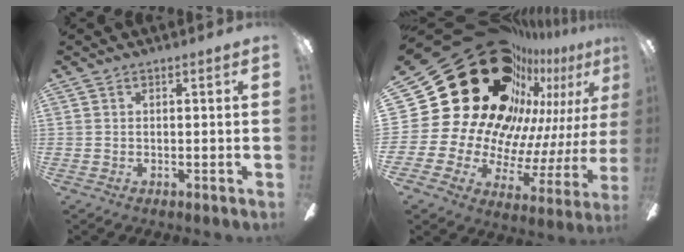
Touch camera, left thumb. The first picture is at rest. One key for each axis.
{"total": 36.4, "fx": 19.6, "fy": 22.1, "fz": 21.2, "tx": -0.311, "ty": -0.186, "tz": 0.420}